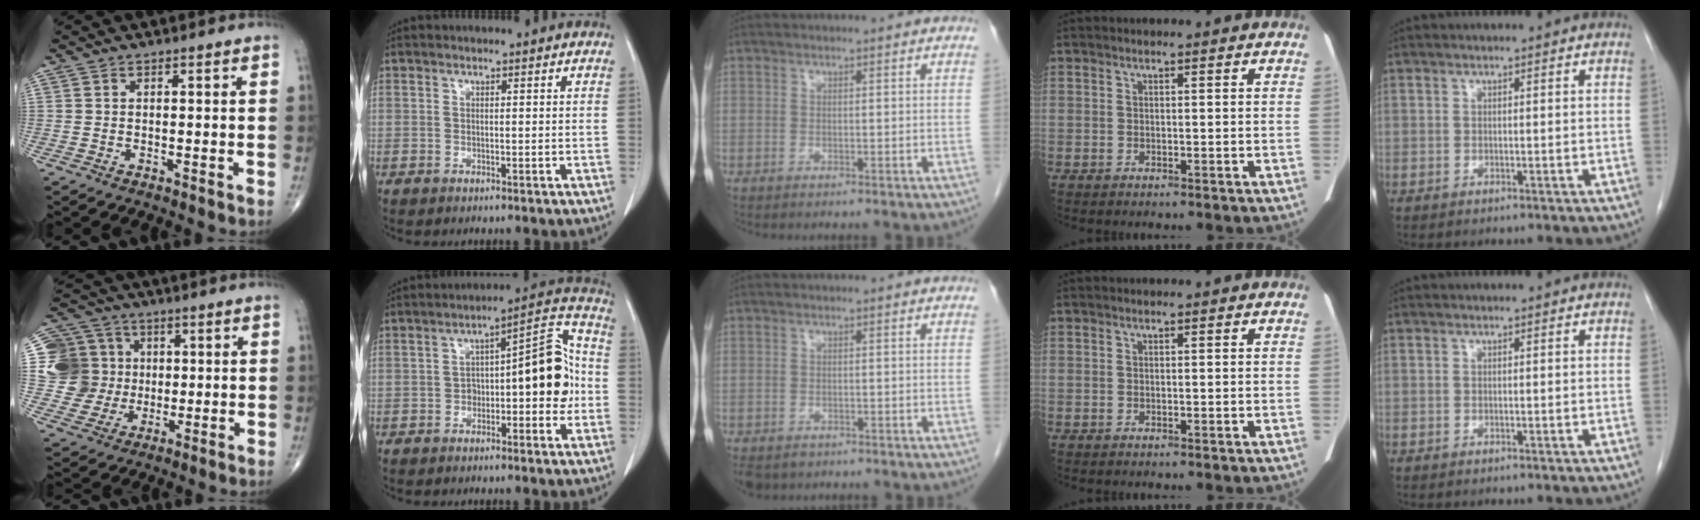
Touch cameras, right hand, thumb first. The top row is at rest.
{"thumb": {"total": 11.7, "force": [1.4, 11.4, 2.3], "torque": [-0.009, 0.018, 0.030]}, "index": {"total": 11.8, "force": [-1.2, 3.9, 11.1], "torque": [-0.150, 0.046, -0.015]}, "middle": {"total": 6.2, "force": [-3.8, 4.5, 2.1], "torque": [-0.056, -0.009, -0.053]}}